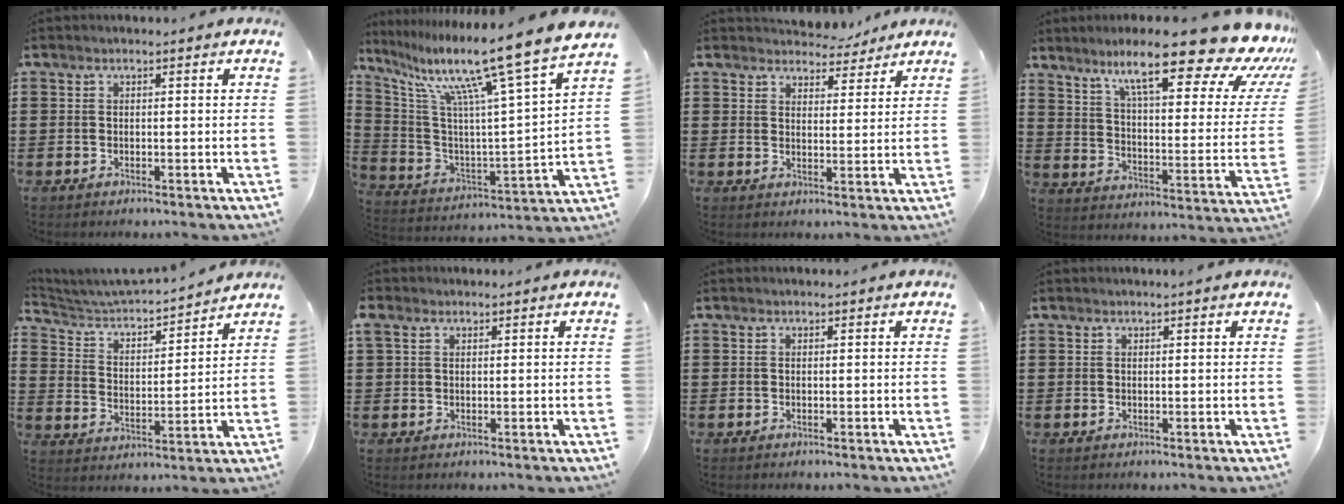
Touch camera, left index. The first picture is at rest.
{"total": 13.6, "force": [10.4, -0.5, 8.7], "torque": [-0.177, -0.078, 0.155]}
{"total": 4.6, "force": [4.4, 1.3, 0.3], "torque": [-0.014, -0.016, 0.081]}
{"total": 18.0, "force": [13.1, 2.6, 12.0], "torque": [-0.208, -0.084, 0.209]}
{"total": 3.7, "force": [3.6, 0.5, 0.8], "torque": [-0.039, -0.035, 0.052]}
{"total": 1.7, "force": [0.8, 1.1, 1.0], "torque": [-0.023, 0.007, 0.015]}
{"total": 0.0}
{"total": 0.5, "force": [0.5, 0.2, 0.1], "torque": [-0.004, 0.001, 0.010]}